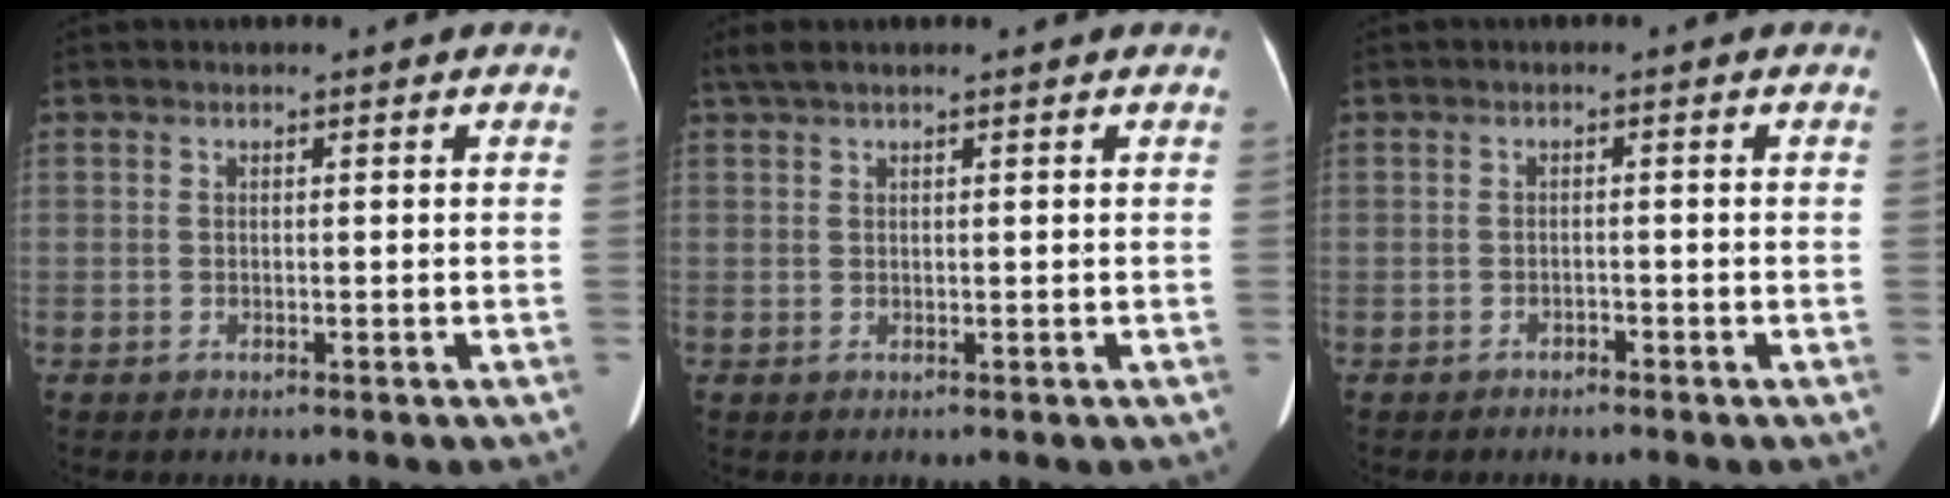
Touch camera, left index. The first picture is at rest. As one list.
[{"total": 3.5, "force": [2.8, 0.0, 2.0], "torque": [-0.034, 0.040, 0.050]}, {"total": 1.0, "force": [-0.9, 0.3, 0.2], "torque": [-0.005, 0.001, -0.014]}]